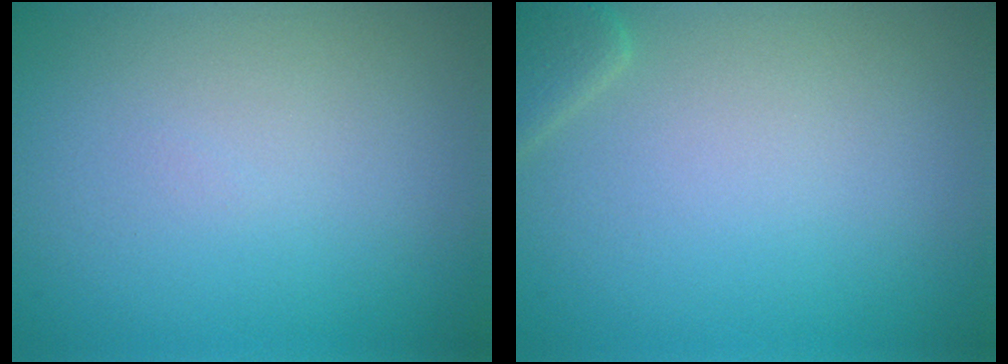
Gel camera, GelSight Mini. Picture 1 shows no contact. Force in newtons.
{"total": 1.7, "press": 1.7, "slide": 0.2}